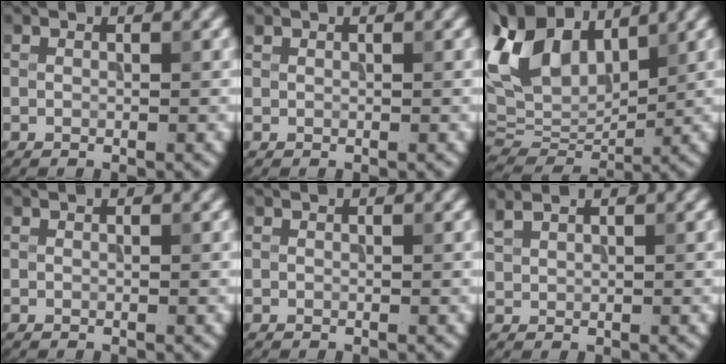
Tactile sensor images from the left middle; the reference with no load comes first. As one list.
[{"total": 0.6, "force": [0.6, 0.2, 0.1], "torque": [0.000, 0.003, 0.009]}, {"total": 12.2, "force": [6.3, 7.2, 7.5], "torque": [-0.189, 0.038, 0.112]}, {"total": 0.0}, {"total": 0.0}, {"total": 1.6, "force": [1.5, 0.2, 0.4], "torque": [-0.014, 0.011, 0.036]}]